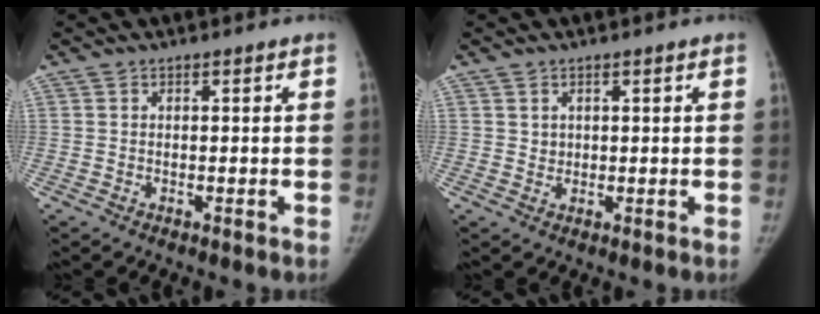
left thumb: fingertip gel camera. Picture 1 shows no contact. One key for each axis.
{"total": 1.2, "fx": 0.8, "fy": 0.9, "fz": 0.4, "tx": 0.005, "ty": -0.005, "tz": 0.013}